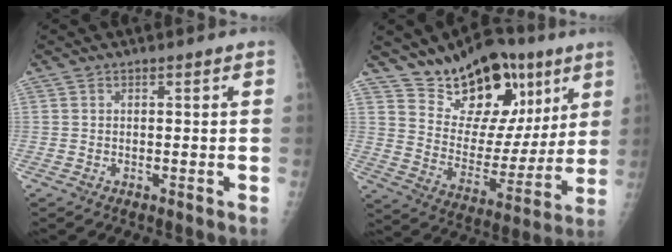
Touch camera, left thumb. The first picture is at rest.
{"total": 20.0, "force": [12.1, 11.2, 11.4], "torque": [-0.115, -0.054, 0.200]}